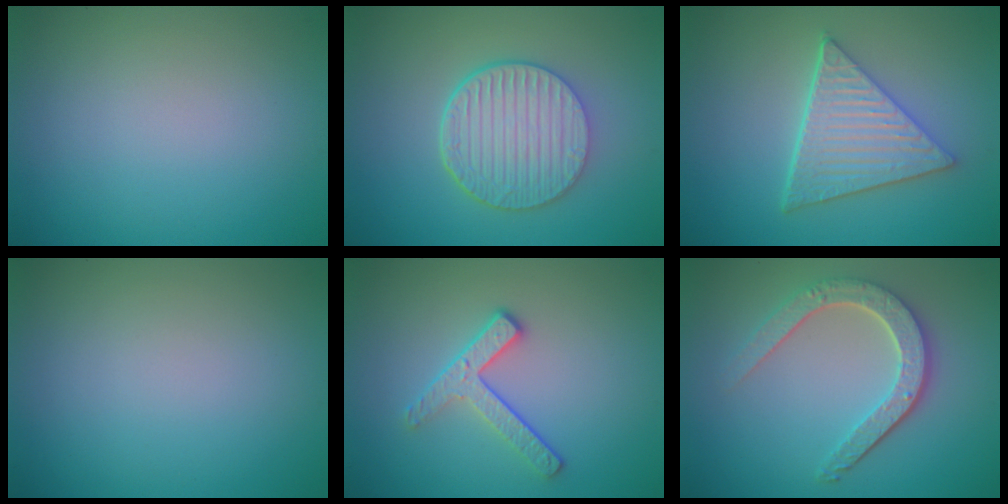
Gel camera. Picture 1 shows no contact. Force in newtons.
{"total": 6.3, "press": 4.6, "slide": 4.3}
{"total": 5.9, "press": 4.4, "slide": 3.8}
{"total": 0.0}
{"total": 2.8, "press": 2.4, "slide": 1.4}
{"total": 4.6, "press": 3.7, "slide": 2.8}